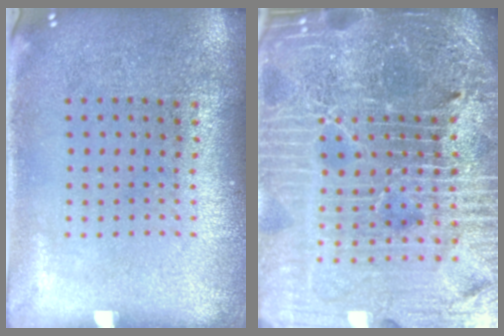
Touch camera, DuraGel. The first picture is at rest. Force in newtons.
{"total": 7.3, "press": 6.3, "slide": 3.7}